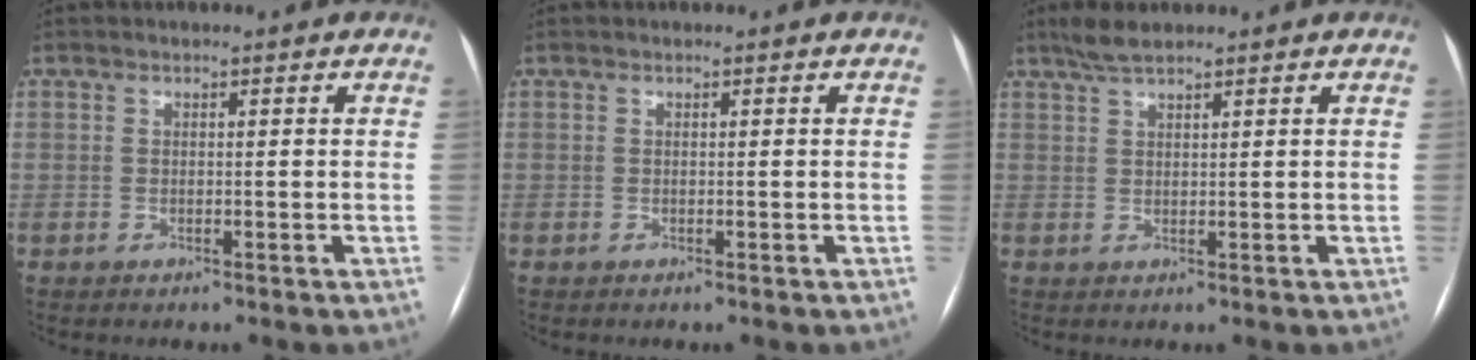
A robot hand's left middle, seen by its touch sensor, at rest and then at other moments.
{"total": 0.0}
{"total": 3.3, "force": [2.7, 0.5, 1.9], "torque": [-0.044, 0.012, 0.055]}